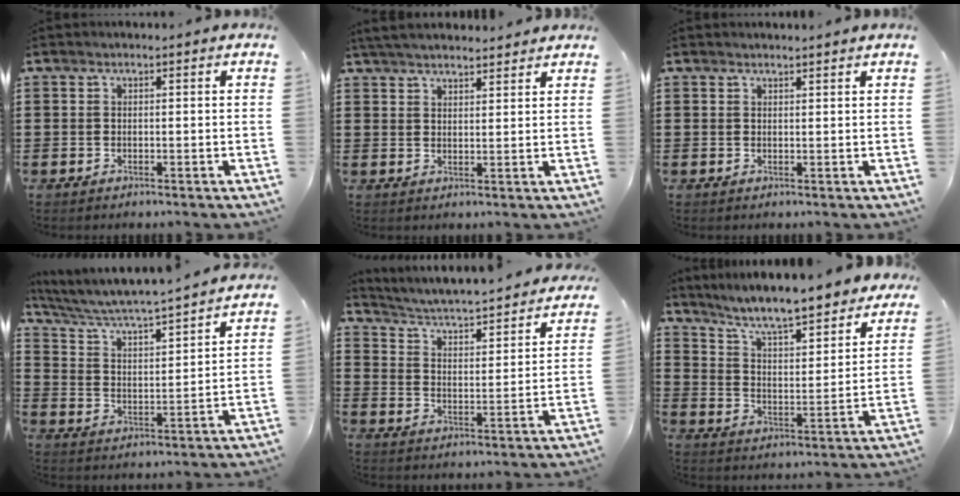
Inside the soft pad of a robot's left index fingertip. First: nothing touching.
{"total": 4.0, "force": [3.9, 0.4, 1.0], "torque": [-0.030, -0.004, 0.073]}
{"total": 1.3, "force": [1.3, 0.0, 0.2], "torque": [-0.006, -0.001, 0.025]}
{"total": 3.9, "force": [3.6, 0.0, 1.5], "torque": [-0.051, -0.040, 0.049]}
{"total": 3.0, "force": [2.7, 0.0, 1.1], "torque": [-0.039, -0.032, 0.034]}
{"total": 7.2, "force": [6.5, 0.0, 3.0], "torque": [-0.085, -0.049, 0.107]}